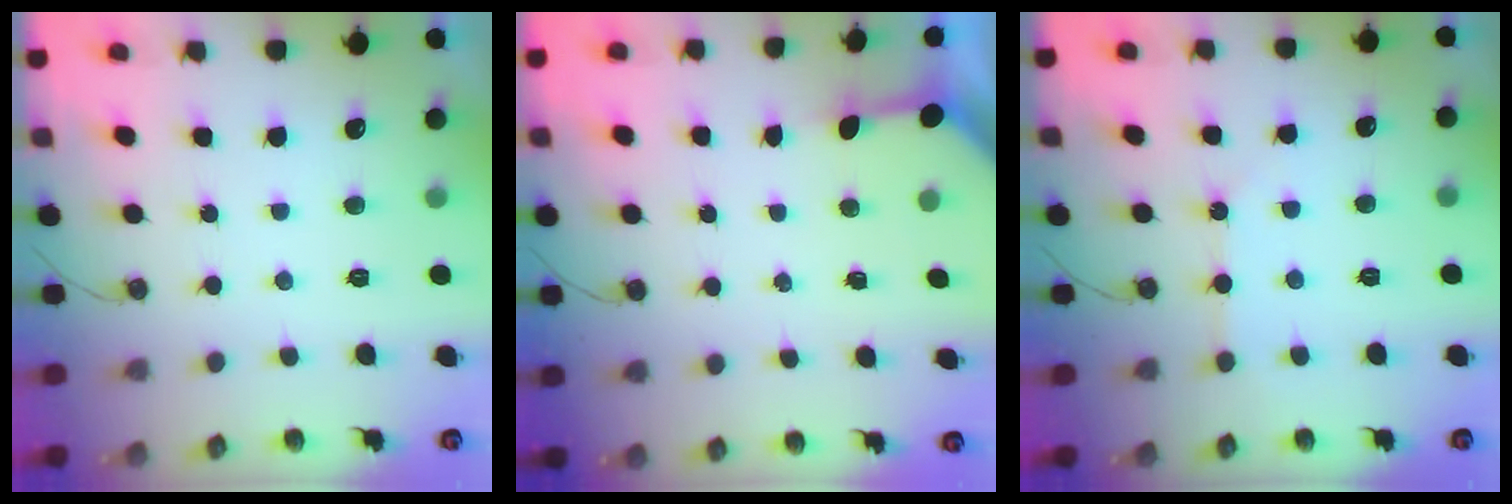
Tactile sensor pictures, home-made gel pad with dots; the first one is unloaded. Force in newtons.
{"total": 3.2, "press": 3.2, "slide": 0.4}
{"total": 3.2, "press": 3.2, "slide": 0.5}